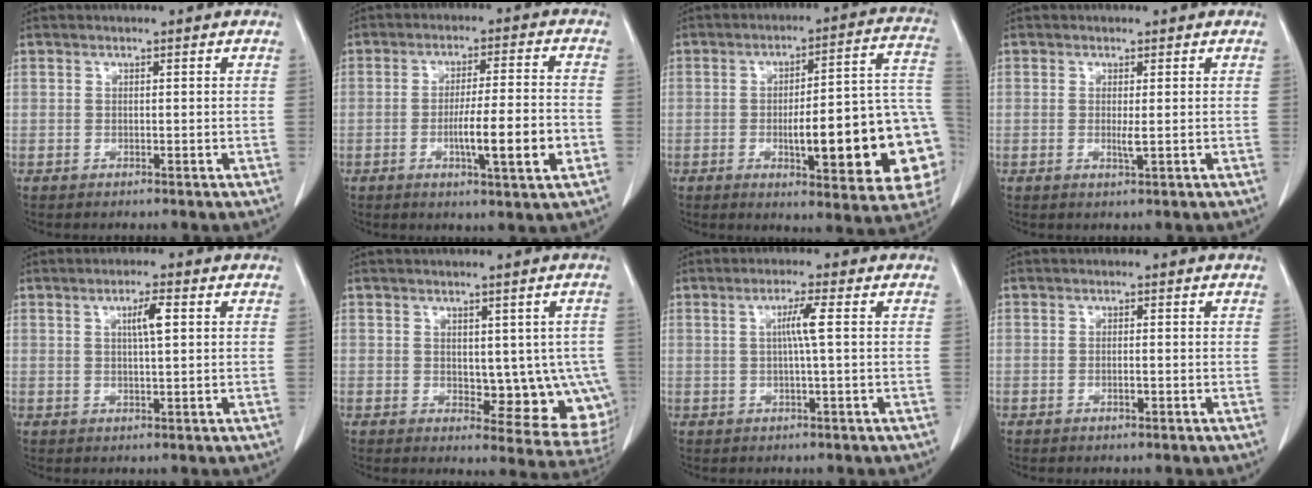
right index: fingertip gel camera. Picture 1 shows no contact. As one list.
[{"total": 9.7, "force": [-2.9, 0.4, 9.3], "torque": [-0.150, -0.003, -0.045]}, {"total": 21.8, "force": [-4.6, 4.1, 20.9], "torque": [-0.197, 0.028, -0.048]}, {"total": 1.6, "force": [-0.1, 0.0, 1.6], "torque": [-0.034, -0.005, -0.001]}, {"total": 3.4, "force": [1.0, 0.2, 3.2], "torque": [-0.056, 0.001, 0.016]}, {"total": 10.0, "force": [-0.7, 5.3, 8.5], "torque": [-0.076, 0.000, 0.005]}, {"total": 3.4, "force": [0.4, -0.6, 3.3], "torque": [-0.064, 0.001, 0.006]}, {"total": 1.0, "force": [-0.4, 0.2, 0.9], "torque": [-0.021, -0.001, -0.007]}]